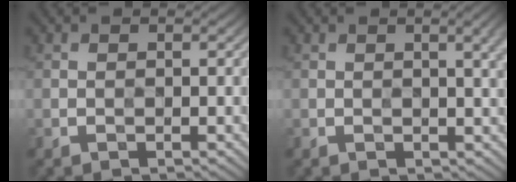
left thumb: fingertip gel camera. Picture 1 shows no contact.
{"total": 3.2, "force": [1.1, 0.7, 2.9], "torque": [-0.040, 0.004, 0.017]}